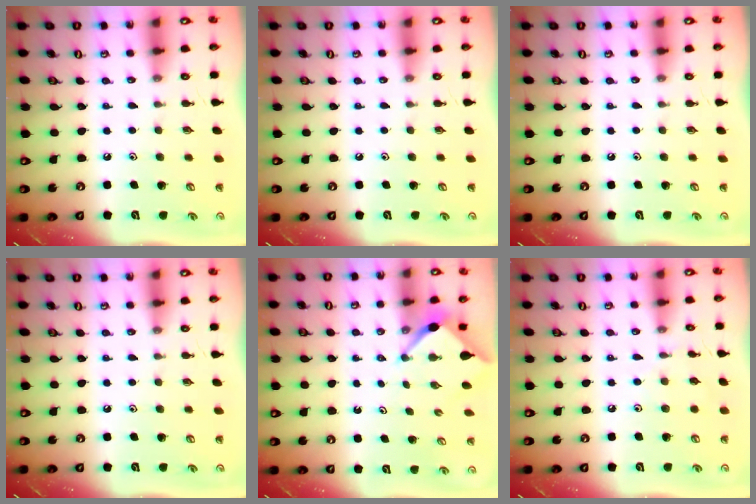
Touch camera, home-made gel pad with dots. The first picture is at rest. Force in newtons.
{"total": 0.0}
{"total": 0.0}
{"total": 0.0}
{"total": 3.4, "press": 3.4, "slide": 0.2}
{"total": 4.4, "press": 4.4, "slide": 0.6}